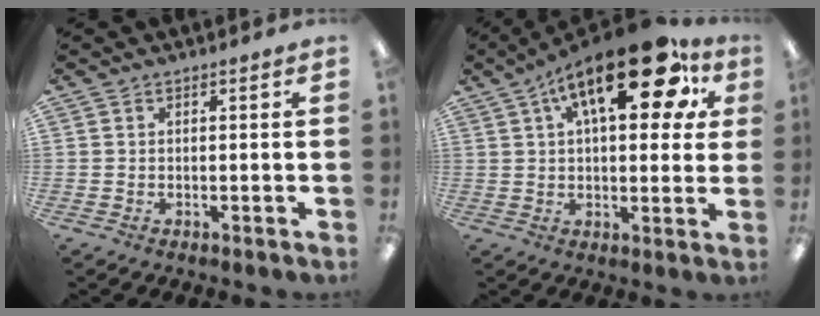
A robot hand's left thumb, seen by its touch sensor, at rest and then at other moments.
{"total": 20.9, "force": [9.3, 8.5, 16.6], "torque": [-0.233, -0.028, 0.141]}